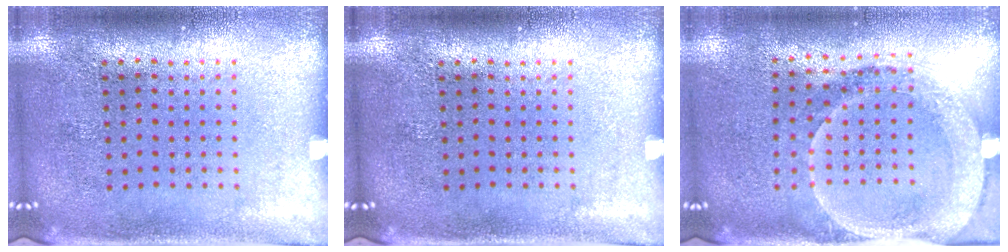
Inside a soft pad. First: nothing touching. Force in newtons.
{"total": 0.0}
{"total": 1.9, "press": 1.6, "slide": 1.0}